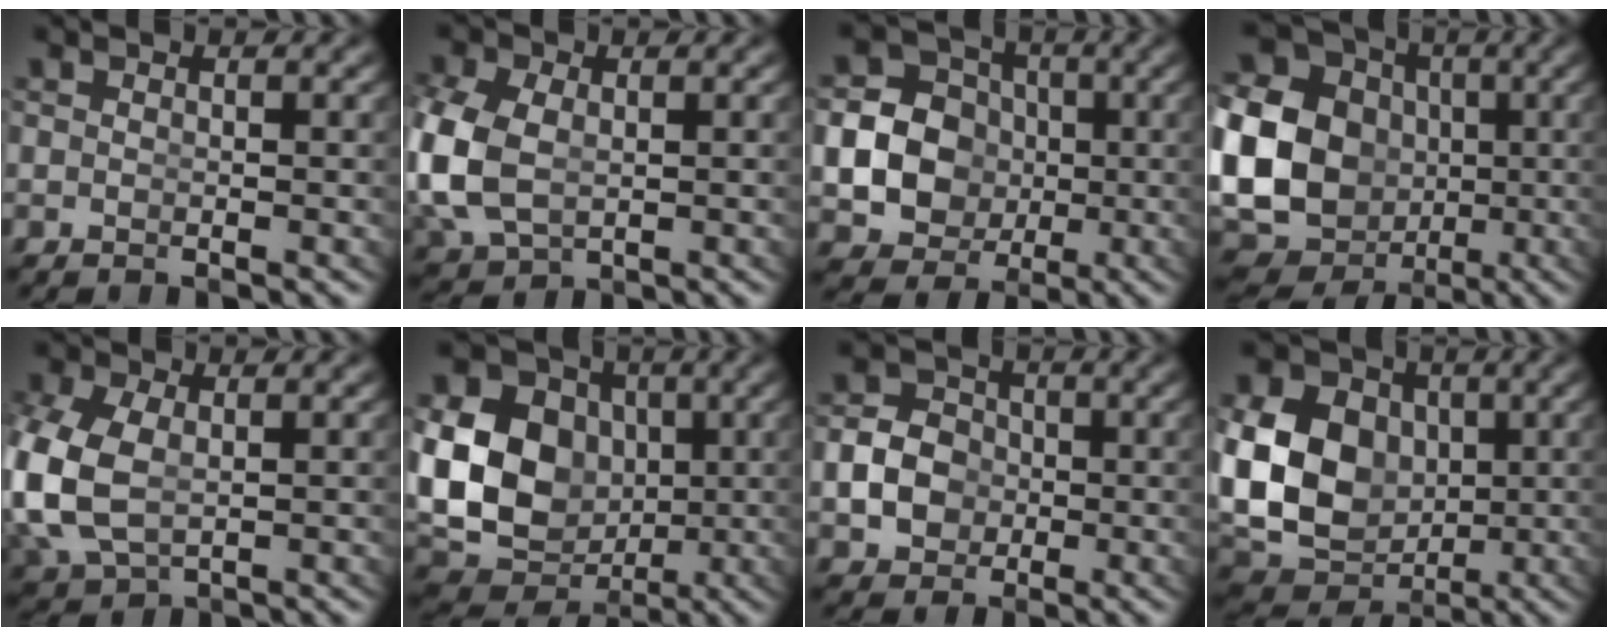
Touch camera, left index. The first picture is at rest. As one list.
[{"total": 6.5, "force": [-0.5, 5.3, 3.8], "torque": [-0.118, -0.029, 0.009]}, {"total": 16.6, "force": [-1.7, 15.6, 5.6], "torque": [-0.159, -0.064, -0.029]}, {"total": 21.2, "force": [-1.4, 18.9, 9.7], "torque": [-0.215, -0.058, -0.029]}, {"total": 7.3, "force": [-0.4, 5.8, 4.4], "torque": [-0.143, -0.031, 0.012]}, {"total": 15.6, "force": [0.2, 12.9, 8.7], "torque": [-0.164, -0.036, 0.007]}, {"total": 5.7, "force": [-1.0, 5.1, 2.3], "torque": [-0.044, -0.012, -0.019]}, {"total": 13.0, "force": [0.2, 10.6, 7.4], "torque": [-0.144, -0.028, 0.007]}]